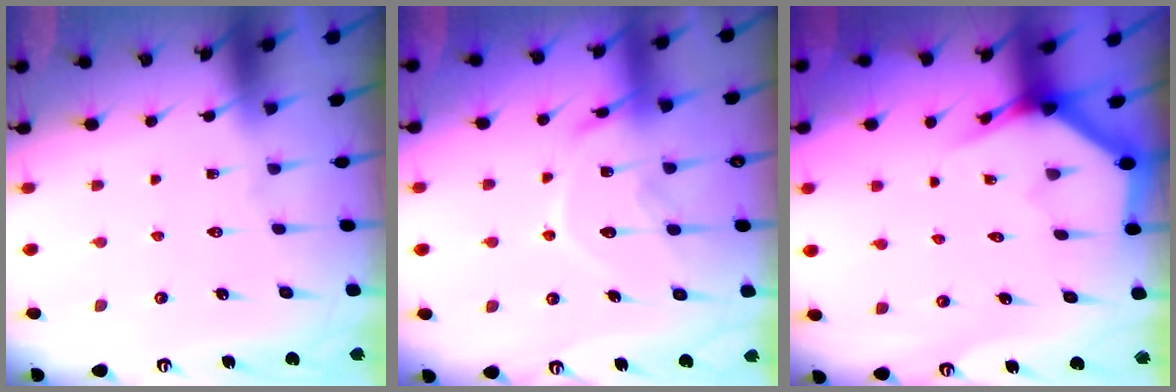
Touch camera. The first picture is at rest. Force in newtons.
{"total": 15.0, "press": 15.0, "slide": 1.1}
{"total": 3.9, "press": 3.8, "slide": 0.4}